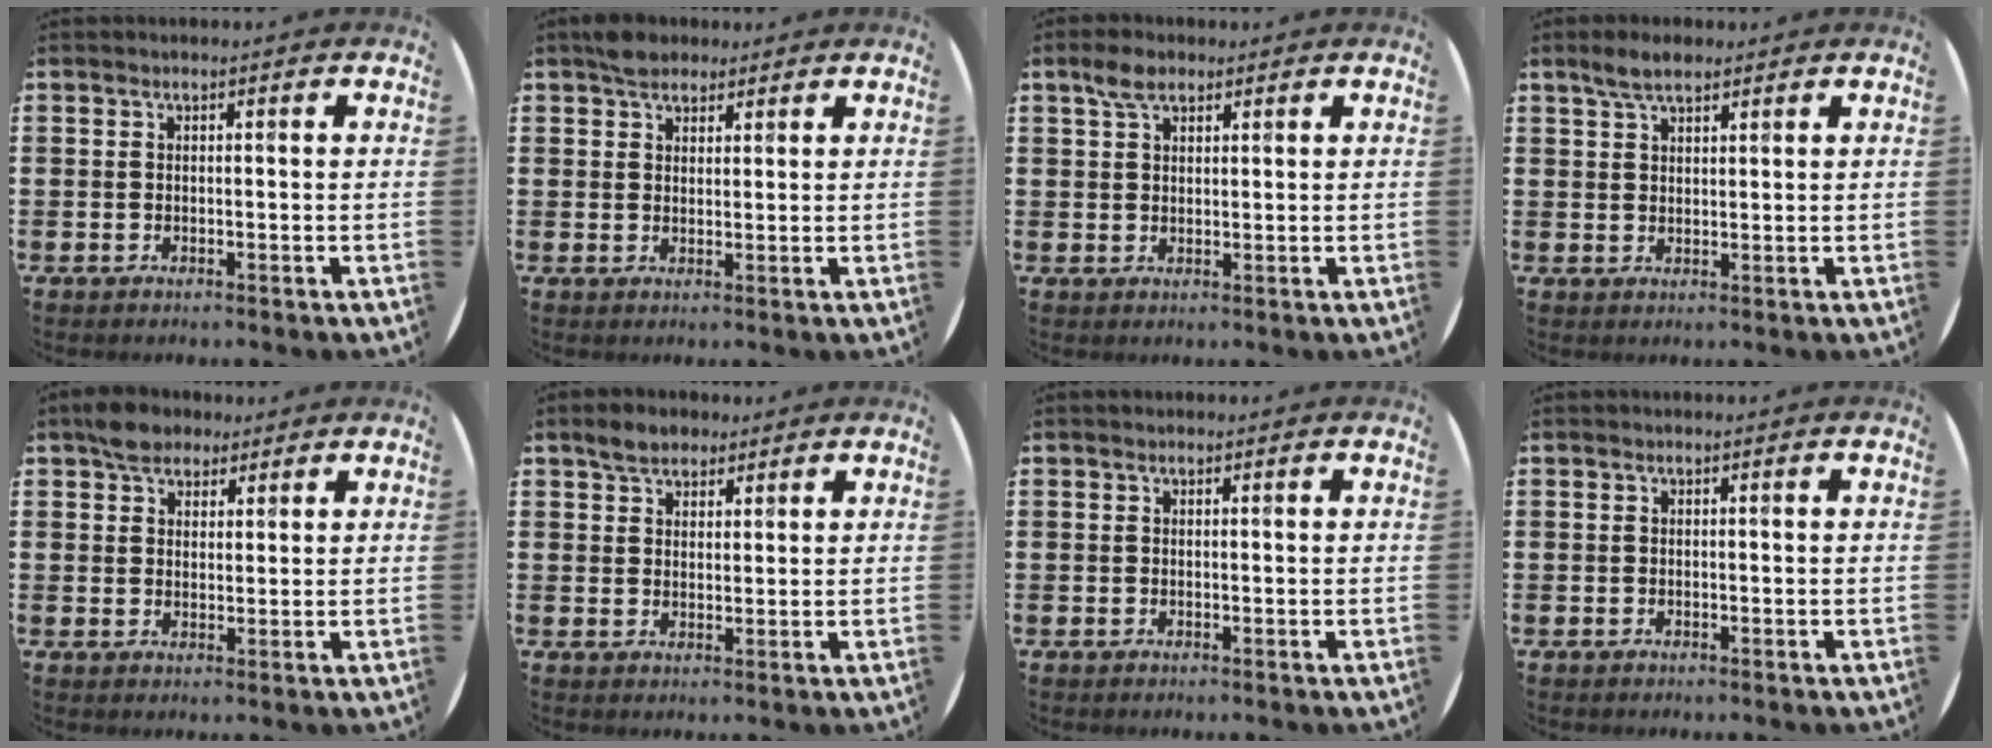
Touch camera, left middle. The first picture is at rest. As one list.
[{"total": 2.9, "force": [2.5, 1.4, 0.3], "torque": [-0.004, 0.004, 0.048]}, {"total": 3.5, "force": [2.5, 1.8, 1.8], "torque": [-0.031, 0.004, 0.043]}, {"total": 3.6, "force": [2.9, 1.2, 1.8], "torque": [-0.032, 0.003, 0.051]}, {"total": 3.9, "force": [3.2, 2.2, 0.8], "torque": [-0.018, 0.007, 0.060]}, {"total": 3.4, "force": [2.9, 1.7, 0.7], "torque": [-0.012, 0.005, 0.054]}, {"total": 0.0}, {"total": 0.0}]